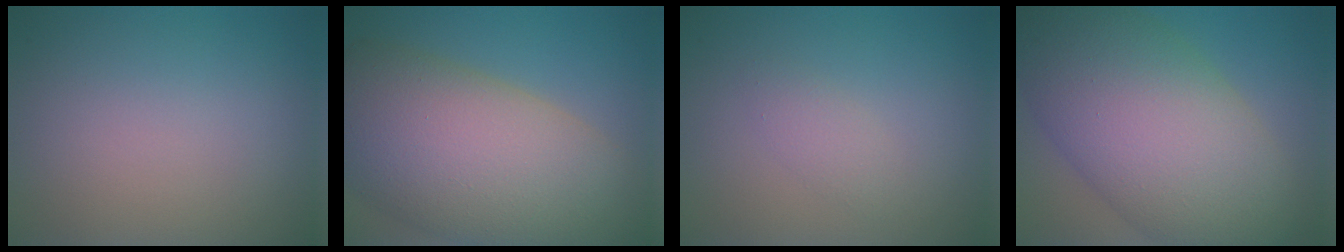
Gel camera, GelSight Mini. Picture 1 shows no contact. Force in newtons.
{"total": 14.7, "press": 14.6, "slide": 1.0}
{"total": 1.4, "press": 1.4, "slide": 0.1}
{"total": 14.3, "press": 14.3, "slide": 0.7}